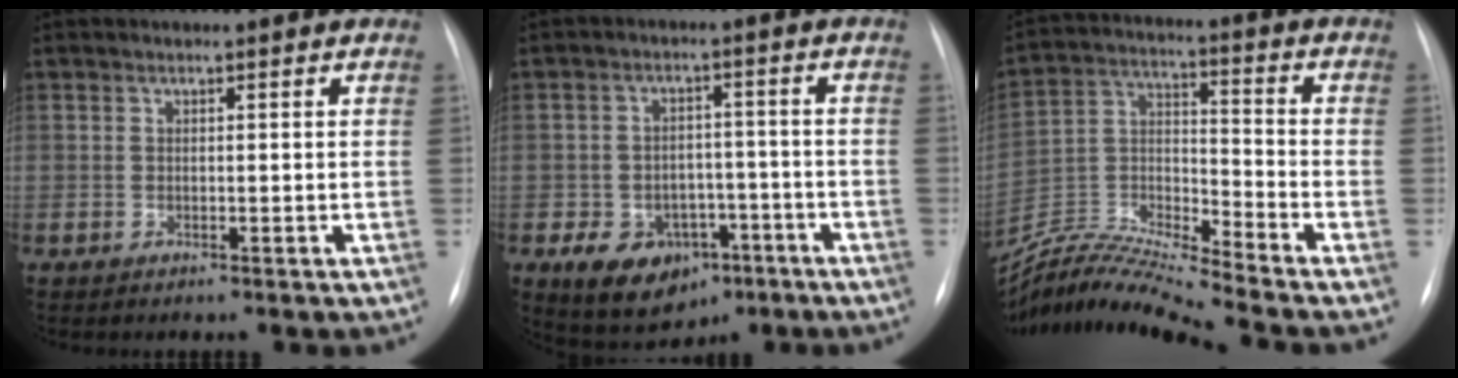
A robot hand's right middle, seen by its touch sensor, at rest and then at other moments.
{"total": 9.8, "force": [-4.9, 6.8, 5.0], "torque": [-0.085, 0.013, -0.065]}
{"total": 13.8, "force": [-13.0, -2.2, 3.9], "torque": [-0.073, 0.013, -0.251]}